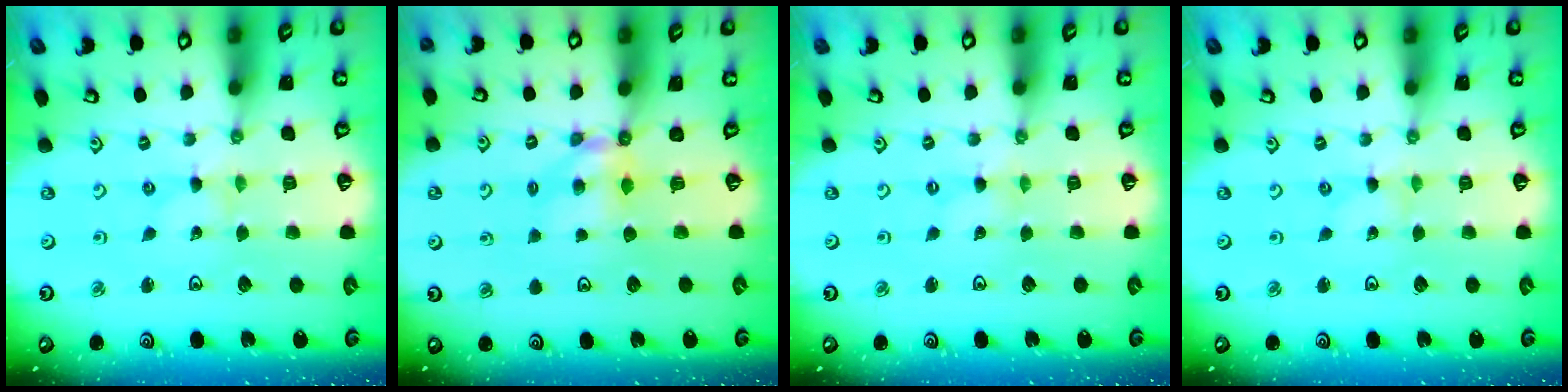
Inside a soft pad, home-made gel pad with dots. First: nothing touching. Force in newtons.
{"total": 6.5, "press": 6.5, "slide": 0.1}
{"total": 0.0}
{"total": 0.0}